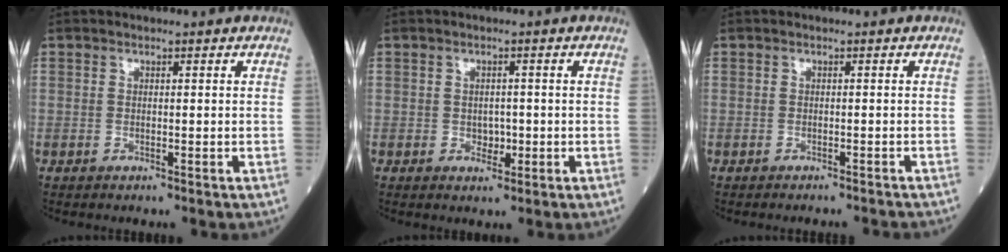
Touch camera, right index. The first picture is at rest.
{"total": 2.0, "force": [-0.5, 1.4, 1.3], "torque": [-0.014, 0.003, -0.005]}
{"total": 3.9, "force": [-3.8, 0.1, 0.8], "torque": [-0.010, -0.016, -0.039]}